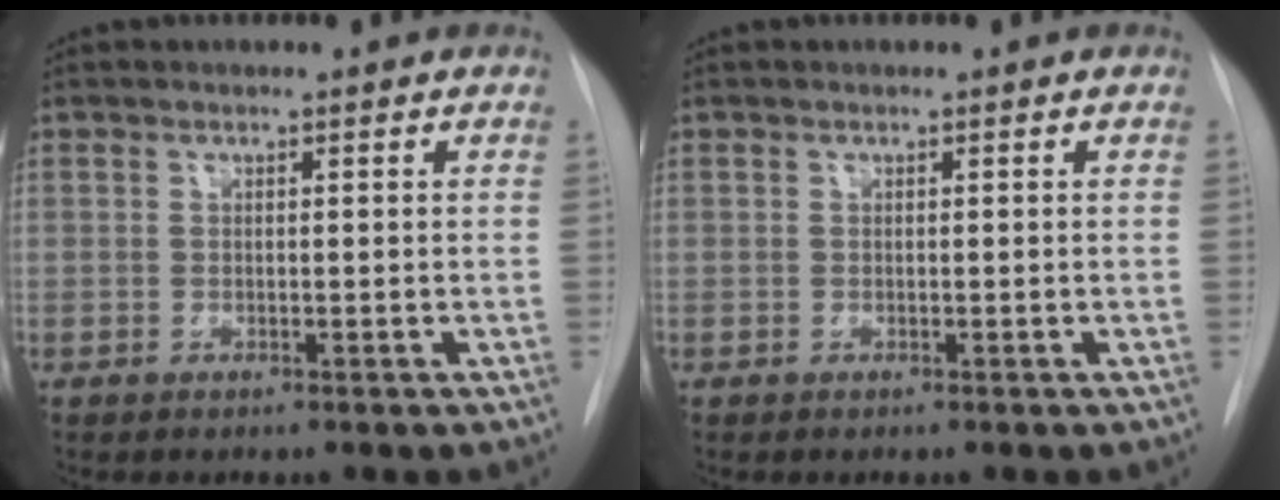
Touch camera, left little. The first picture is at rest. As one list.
[{"total": 0.0}]